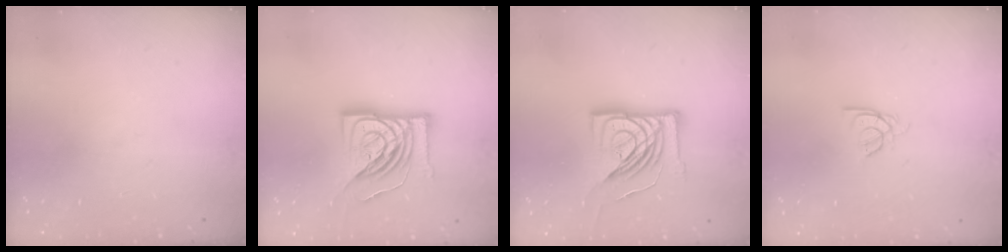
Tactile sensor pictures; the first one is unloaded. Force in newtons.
{"total": 18.1, "press": 18.0, "slide": 2.4}
{"total": 16.9, "press": 16.8, "slide": 1.9}
{"total": 2.4, "press": 2.4, "slide": 0.4}